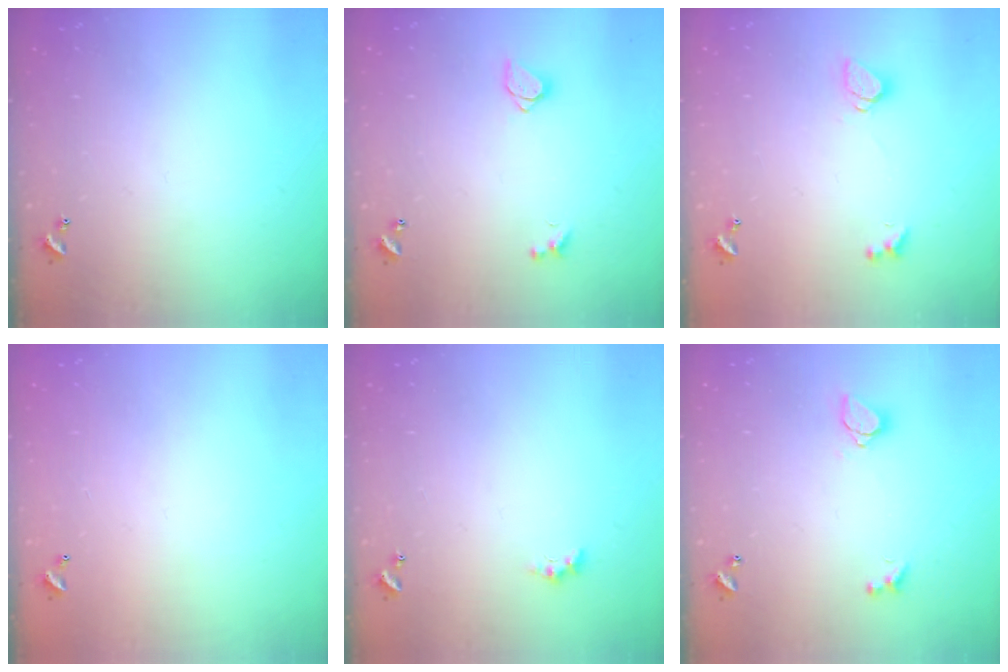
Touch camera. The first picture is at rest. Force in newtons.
{"total": 1.6, "press": 1.5, "slide": 0.3}
{"total": 1.6, "press": 1.6, "slide": 0.5}
{"total": 3.0, "press": 3.0, "slide": 0.1}
{"total": 1.1, "press": 1.1, "slide": 0.4}
{"total": 1.6, "press": 1.5, "slide": 0.5}